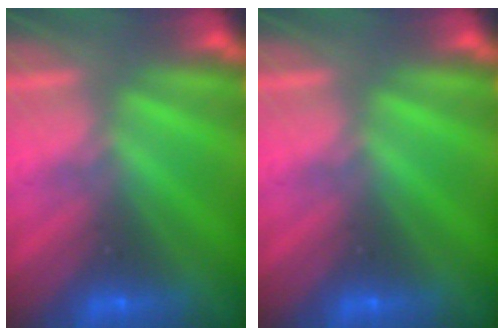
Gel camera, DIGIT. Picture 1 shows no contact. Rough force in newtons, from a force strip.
{"total": 0.0}